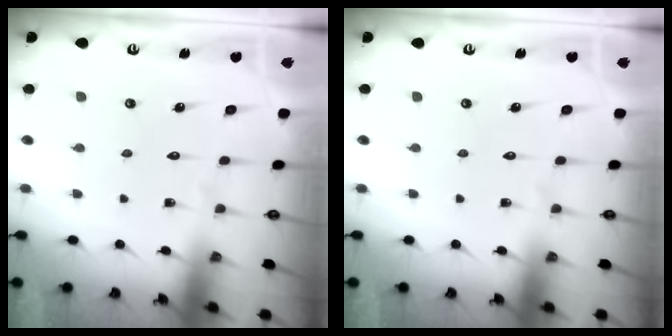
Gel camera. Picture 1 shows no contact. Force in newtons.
{"total": 0.0}